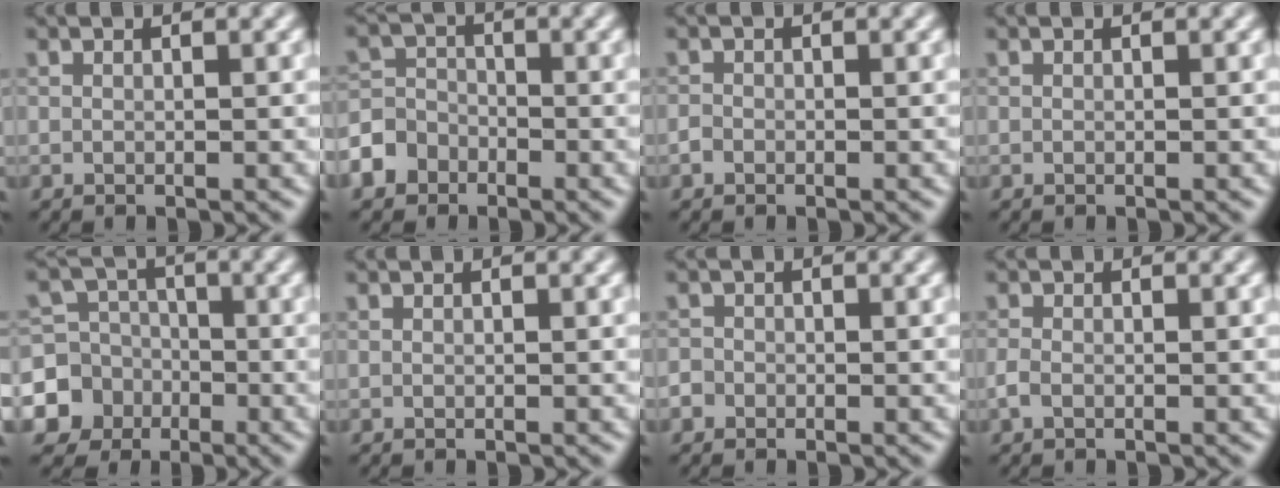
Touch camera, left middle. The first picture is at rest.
{"total": 5.0, "force": [-3.1, 3.8, 1.0], "torque": [-0.004, -0.005, -0.065]}
{"total": 0.7, "force": [-0.4, 0.5, 0.1], "torque": [0.000, -0.002, -0.010]}
{"total": 0.0}
{"total": 8.9, "force": [-3.0, 8.2, 1.6], "torque": [-0.044, -0.011, -0.073]}
{"total": 0.0}
{"total": 1.2, "force": [-0.7, 1.0, 0.2], "torque": [-0.002, 0.003, -0.011]}
{"total": 1.0, "force": [-0.5, 0.6, 0.7], "torque": [-0.016, -0.001, -0.014]}